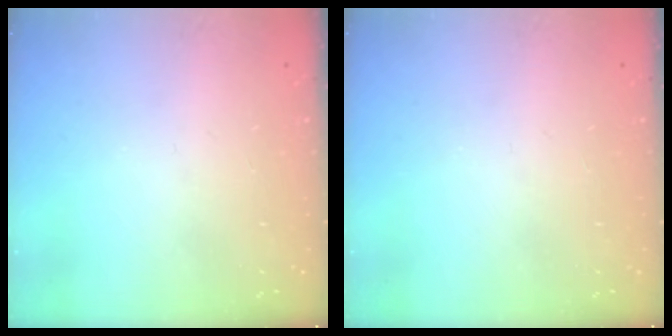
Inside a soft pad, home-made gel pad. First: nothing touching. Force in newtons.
{"total": 0.0}